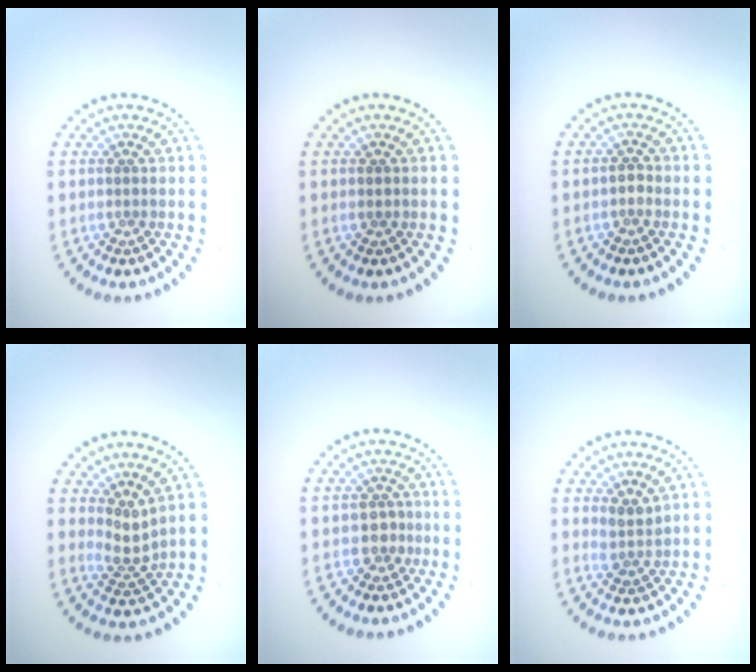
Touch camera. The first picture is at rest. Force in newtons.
{"total": 0.7, "press": 0.7, "slide": 0.0}
{"total": 0.7, "press": 0.7, "slide": 0.3}
{"total": 2.3, "press": 1.5, "slide": 1.7}
{"total": 1.6, "press": 1.4, "slide": 0.8}
{"total": 1.9, "press": 1.5, "slide": 1.2}